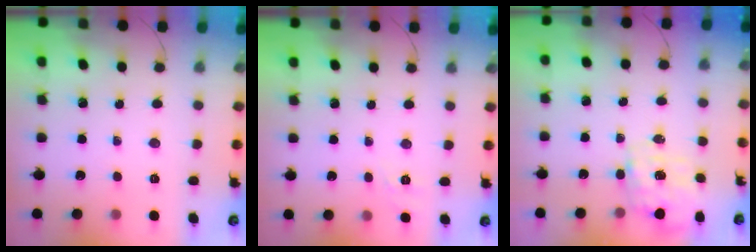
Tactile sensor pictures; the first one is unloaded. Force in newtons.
{"total": 2.2, "press": 1.6, "slide": 1.6}
{"total": 2.8, "press": 2.7, "slide": 0.9}